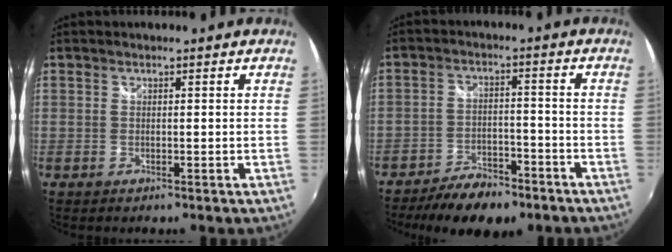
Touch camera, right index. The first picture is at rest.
{"total": 12.1, "force": [-9.1, 4.9, 6.2], "torque": [-0.140, -0.009, -0.142]}